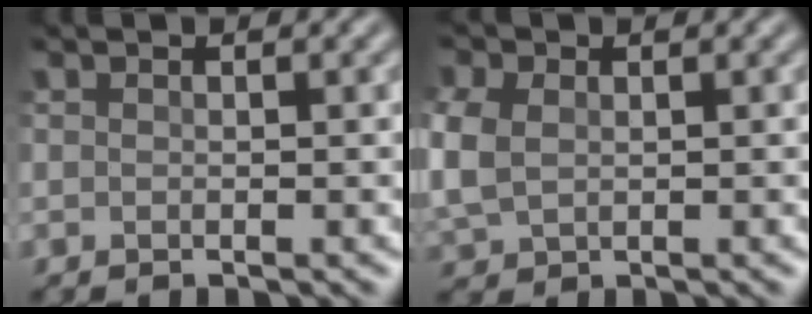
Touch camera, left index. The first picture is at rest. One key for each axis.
{"total": 4.4, "fx": 0.2, "fy": 3.4, "fz": 2.9, "tx": -0.099, "ty": 0.002, "tz": 0.008}